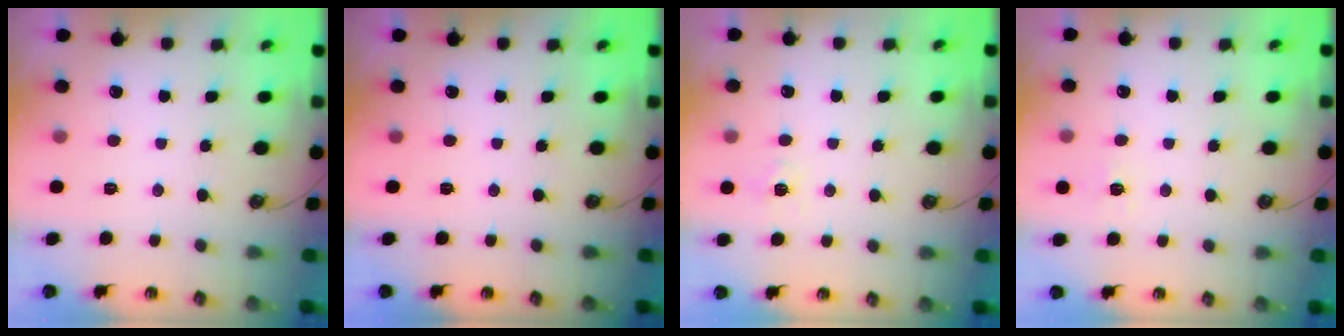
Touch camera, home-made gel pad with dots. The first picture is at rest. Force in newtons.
{"total": 0.0}
{"total": 4.2, "press": 4.2, "slide": 0.5}
{"total": 5.3, "press": 5.2, "slide": 0.5}